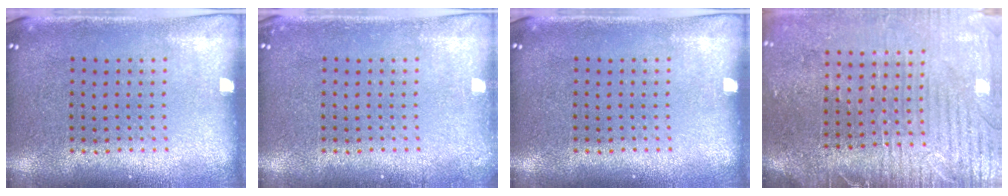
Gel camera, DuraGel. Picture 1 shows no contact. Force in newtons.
{"total": 0.6, "press": 0.6, "slide": 0.1}
{"total": 0.0}
{"total": 3.6, "press": 3.3, "slide": 1.5}